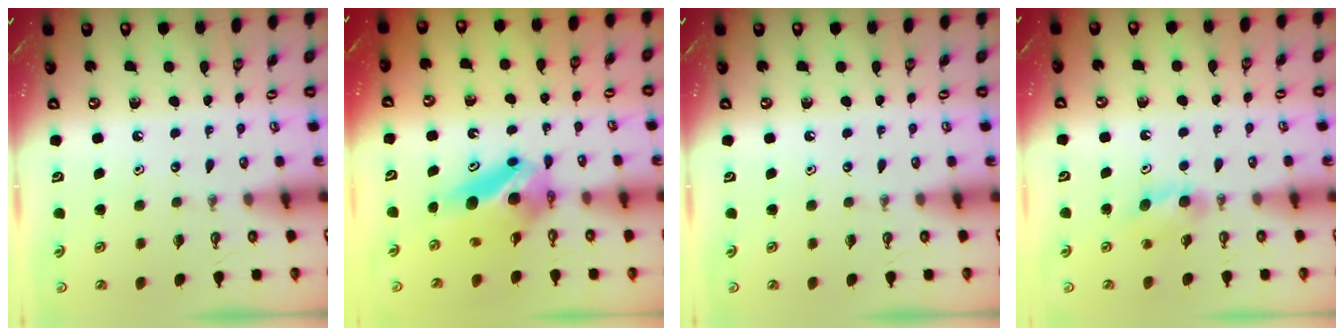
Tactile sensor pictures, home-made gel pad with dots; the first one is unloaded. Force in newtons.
{"total": 8.1, "press": 6.0, "slide": 5.4}
{"total": 0.0}
{"total": 7.1, "press": 3.4, "slide": 6.3}